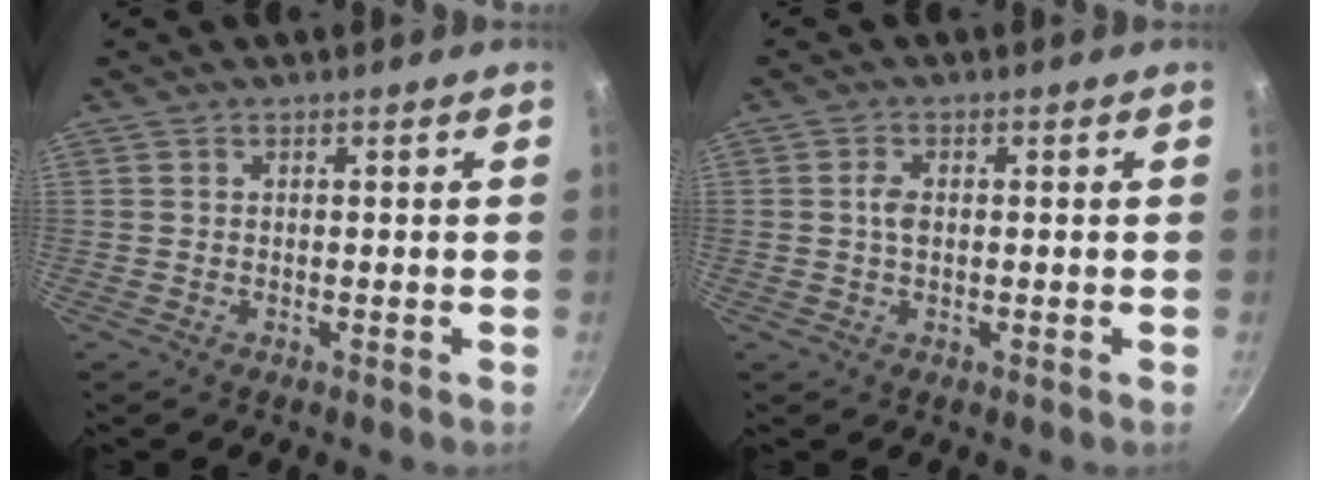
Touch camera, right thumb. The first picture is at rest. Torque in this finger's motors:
{"motor_torque": [0.04, 0.89, 0.73, 0.13, 0.15]}